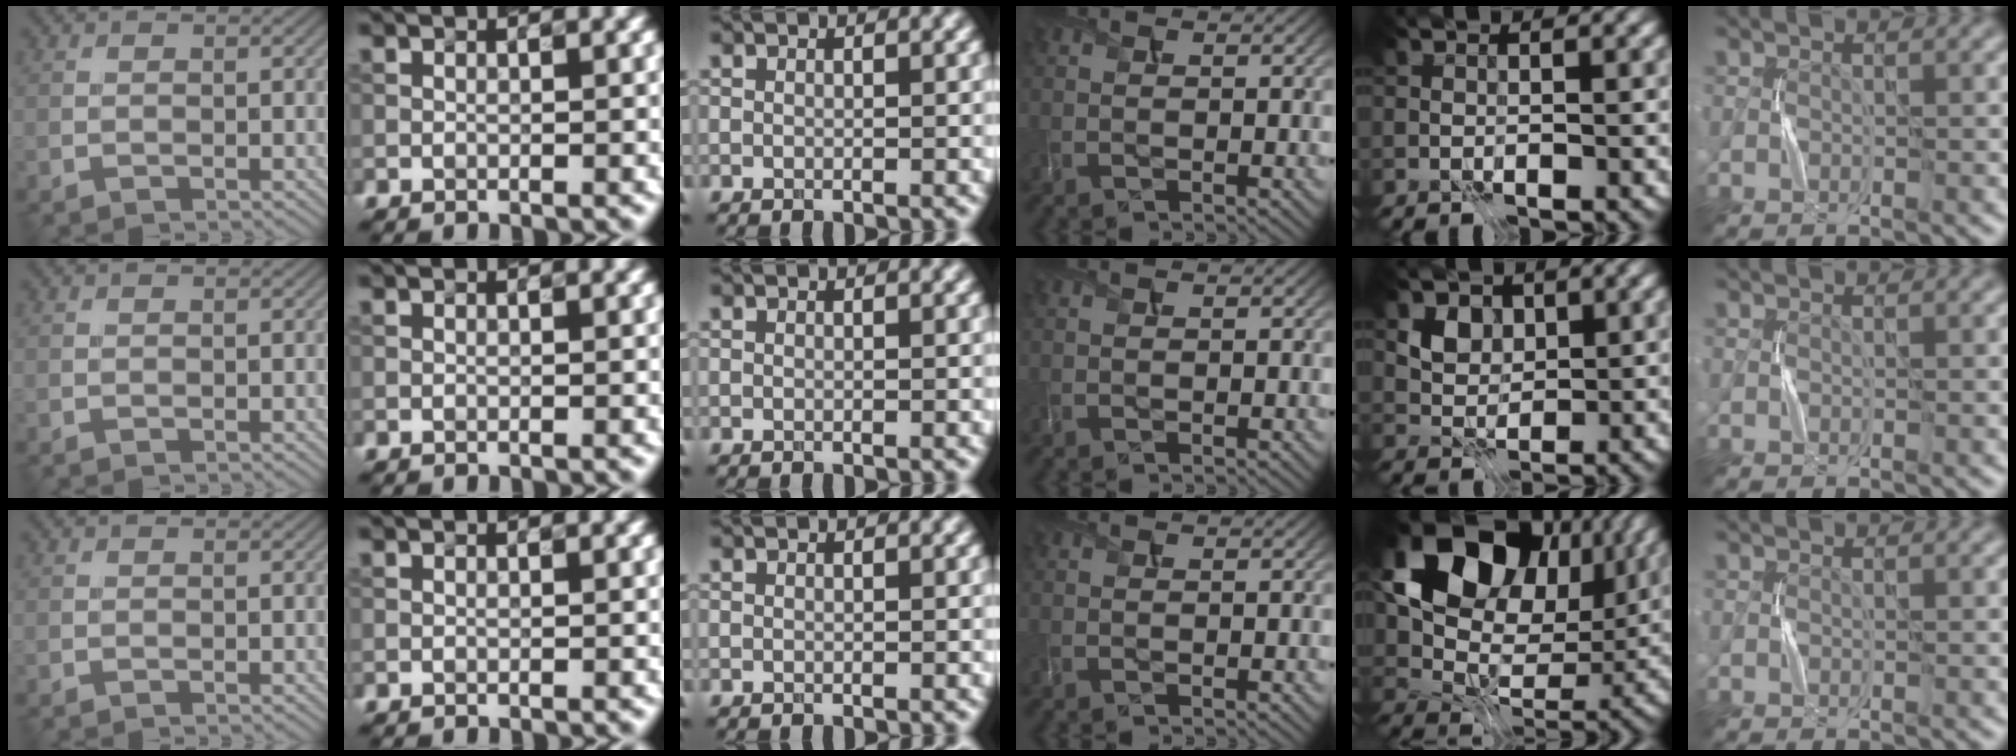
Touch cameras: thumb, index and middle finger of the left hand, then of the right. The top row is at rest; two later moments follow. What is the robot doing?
{"motion": "press", "object": "joystick"}